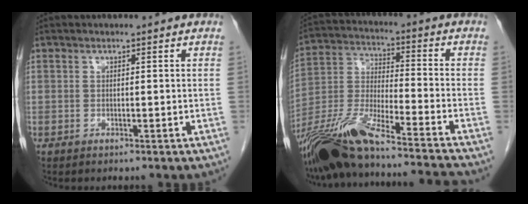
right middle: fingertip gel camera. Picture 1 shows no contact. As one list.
[{"total": 20.1, "force": [-16.9, -0.6, 10.8], "torque": [-0.236, -0.024, -0.311]}]